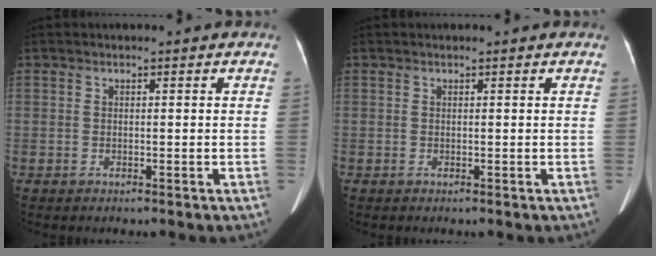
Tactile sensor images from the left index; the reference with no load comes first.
{"total": 0.8, "force": [0.7, 0.0, 0.3], "torque": [-0.007, 0.015, 0.013]}